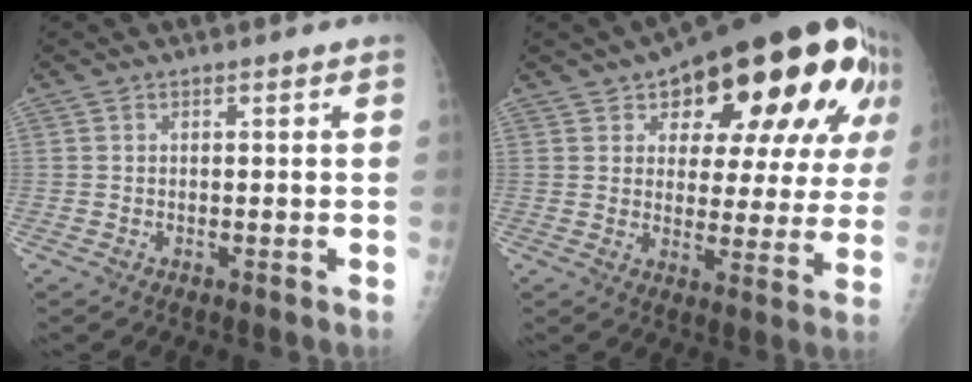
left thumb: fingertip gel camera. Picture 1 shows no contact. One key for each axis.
{"total": 25.4, "fx": 12.3, "fy": 11.6, "fz": 18.9, "tx": -0.225, "ty": 0.001, "tz": 0.171}